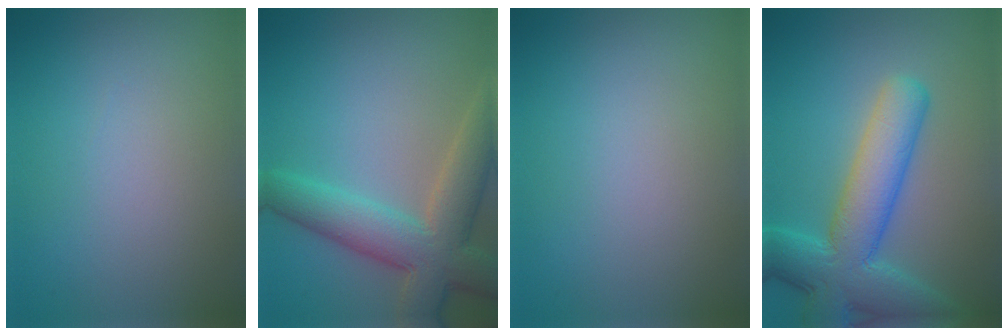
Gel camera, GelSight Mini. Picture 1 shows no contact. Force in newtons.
{"total": 7.7, "press": 7.7, "slide": 0.8}
{"total": 0.0}
{"total": 8.7, "press": 8.7, "slide": 0.4}